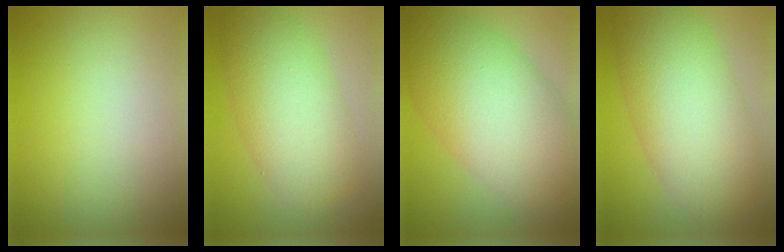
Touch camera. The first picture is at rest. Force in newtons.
{"total": 8.2, "press": 8.2, "slide": 0.1}
{"total": 12.5, "press": 12.5, "slide": 0.5}
{"total": 10.2, "press": 10.2, "slide": 0.3}